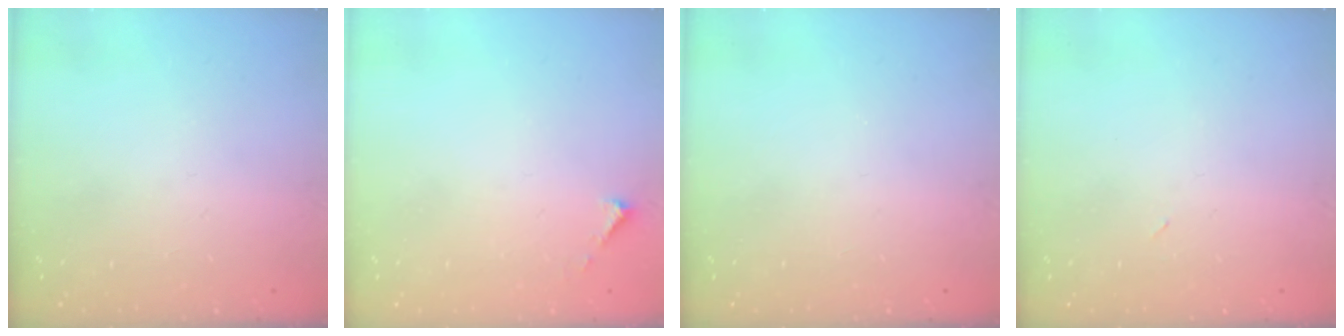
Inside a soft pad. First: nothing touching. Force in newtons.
{"total": 2.1, "press": 2.1, "slide": 0.2}
{"total": 0.0}
{"total": 2.4, "press": 2.3, "slide": 0.8}